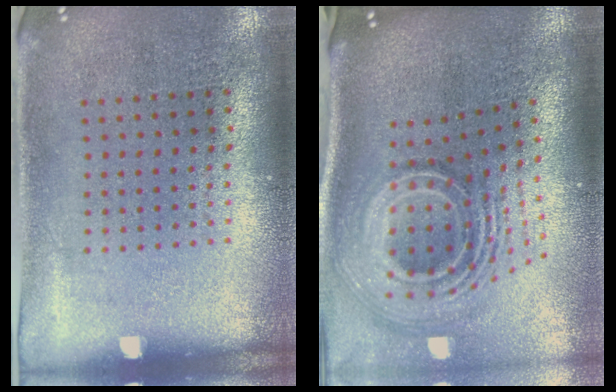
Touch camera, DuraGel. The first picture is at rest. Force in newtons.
{"total": 3.0, "press": 1.8, "slide": 2.4}